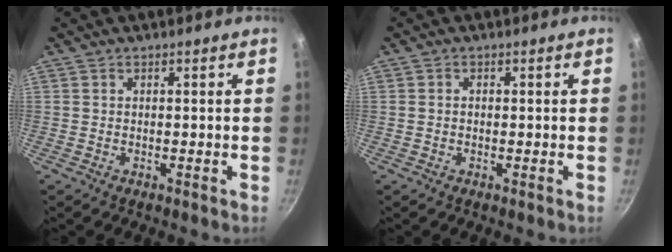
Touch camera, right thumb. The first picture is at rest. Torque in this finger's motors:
{"motor_torque": [0.00, -0.03, -0.17, 0.16, -0.02]}